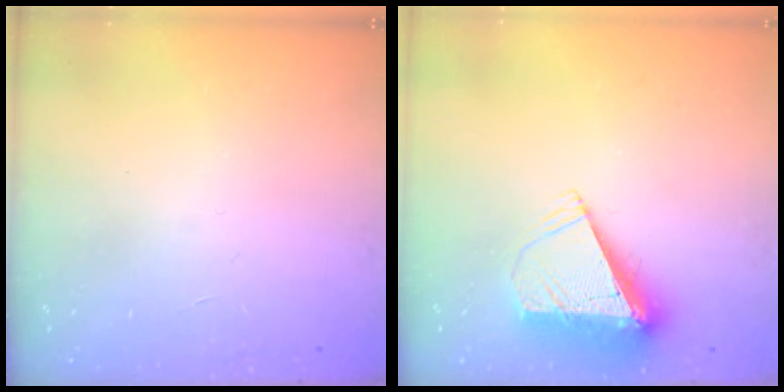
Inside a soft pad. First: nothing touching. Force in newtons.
{"total": 8.7, "press": 8.7, "slide": 0.3}